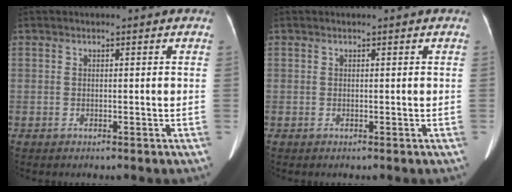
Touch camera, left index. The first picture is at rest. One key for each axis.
{"total": 0.0}